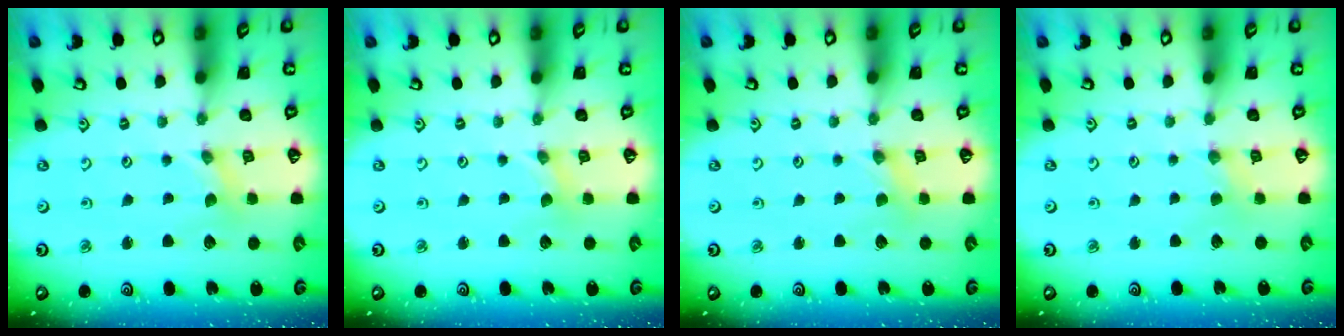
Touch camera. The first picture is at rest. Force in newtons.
{"total": 0.0}
{"total": 0.8, "press": 0.8, "slide": 0.2}
{"total": 1.8, "press": 1.8, "slide": 0.3}